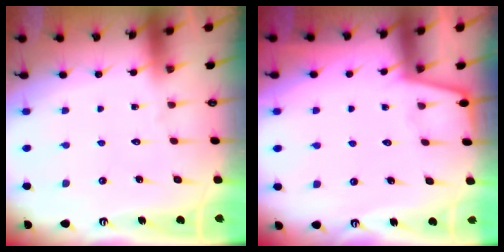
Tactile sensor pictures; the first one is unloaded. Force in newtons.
{"total": 1.7, "press": 1.6, "slide": 0.3}